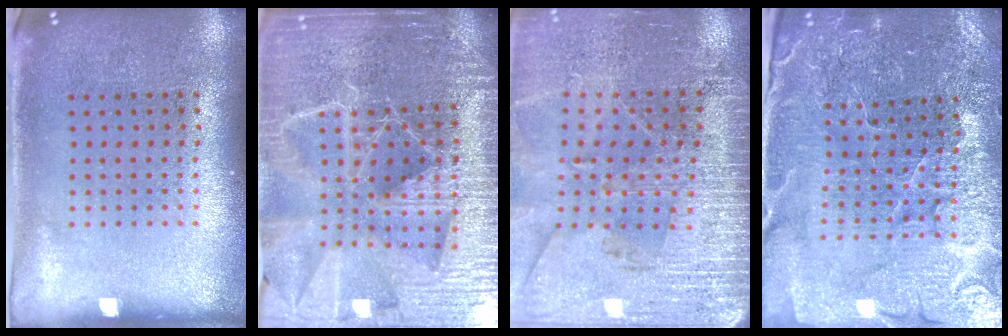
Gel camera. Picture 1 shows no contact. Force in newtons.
{"total": 5.7, "press": 5.0, "slide": 2.6}
{"total": 3.1, "press": 3.1, "slide": 0.2}
{"total": 3.9, "press": 3.8, "slide": 0.6}